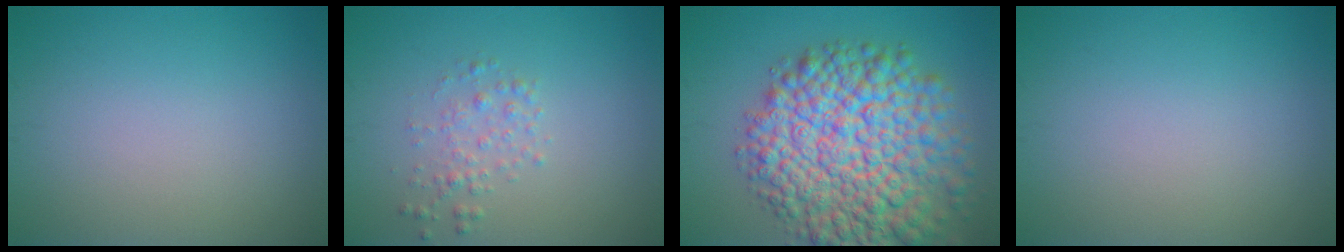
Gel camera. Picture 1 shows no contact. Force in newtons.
{"total": 1.6, "press": 1.6, "slide": 0.0}
{"total": 12.8, "press": 12.8, "slide": 0.4}
{"total": 0.0}